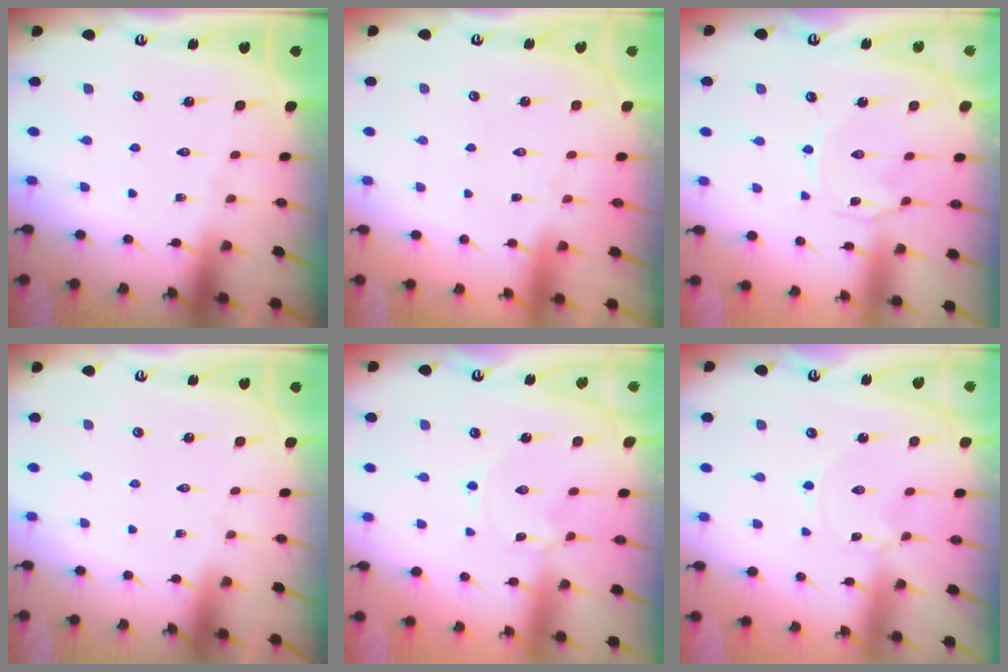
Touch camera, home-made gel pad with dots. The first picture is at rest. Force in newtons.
{"total": 1.5, "press": 1.5, "slide": 0.1}
{"total": 1.0, "press": 1.0, "slide": 0.1}
{"total": 0.0}
{"total": 1.4, "press": 1.4, "slide": 0.1}
{"total": 0.0}